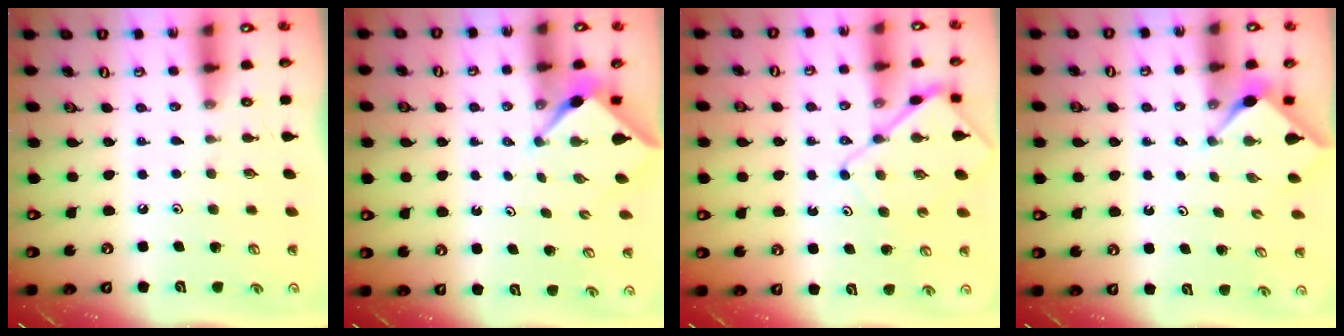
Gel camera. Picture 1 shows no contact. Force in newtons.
{"total": 3.1, "press": 3.1, "slide": 0.4}
{"total": 9.3, "press": 9.3, "slide": 0.9}
{"total": 3.0, "press": 3.0, "slide": 0.4}